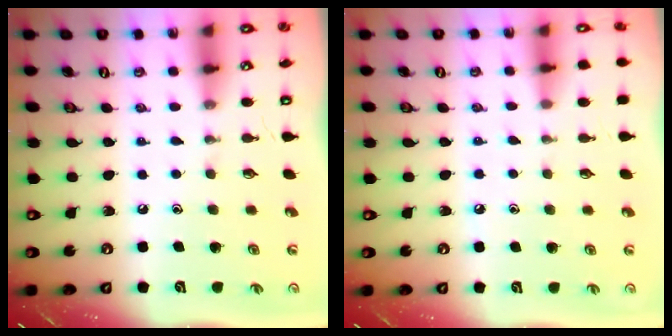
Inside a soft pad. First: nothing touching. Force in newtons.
{"total": 3.5, "press": 3.5, "slide": 0.6}